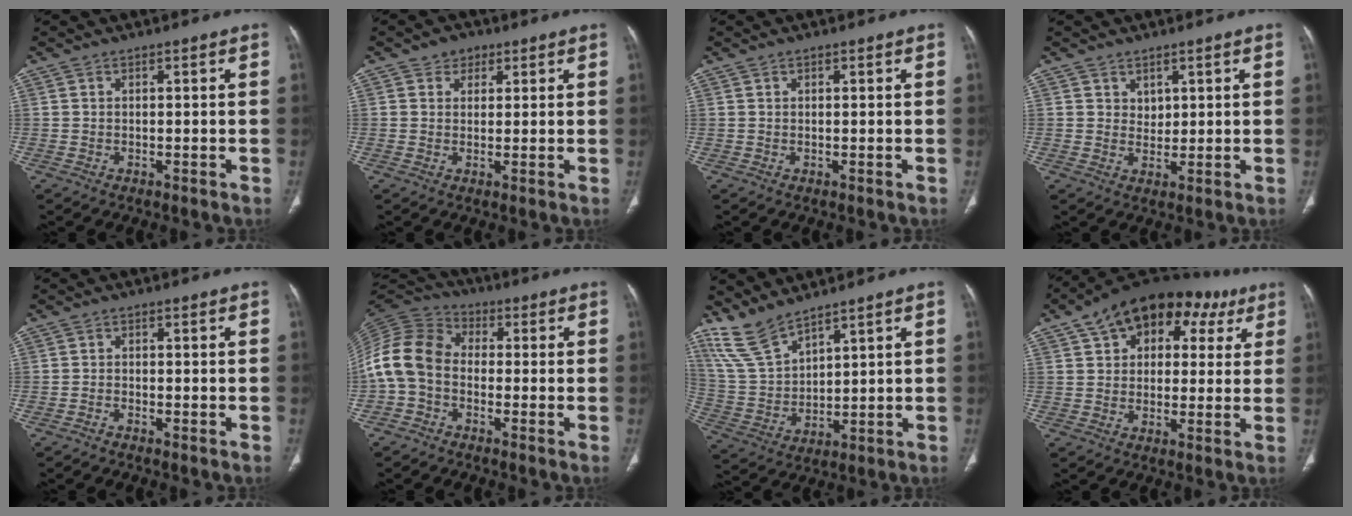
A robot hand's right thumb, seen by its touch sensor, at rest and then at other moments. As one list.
[{"total": 3.2, "force": [1.7, 2.5, 0.8], "torque": [0.012, -0.005, 0.023]}, {"total": 0.0}, {"total": 2.4, "force": [1.4, 1.9, 0.6], "torque": [0.010, -0.011, 0.026]}, {"total": 0.7, "force": [-0.7, 0.0, 0.2], "torque": [-0.006, 0.004, -0.018]}, {"total": 11.1, "force": [-1.8, 8.3, 7.1], "torque": [-0.141, 0.034, -0.051]}, {"total": 9.1, "force": [7.7, 2.8, 3.9], "torque": [-0.080, -0.040, 0.178]}, {"total": 18.8, "force": [8.5, 11.8, 12.0], "torque": [-0.131, 0.027, 0.120]}]